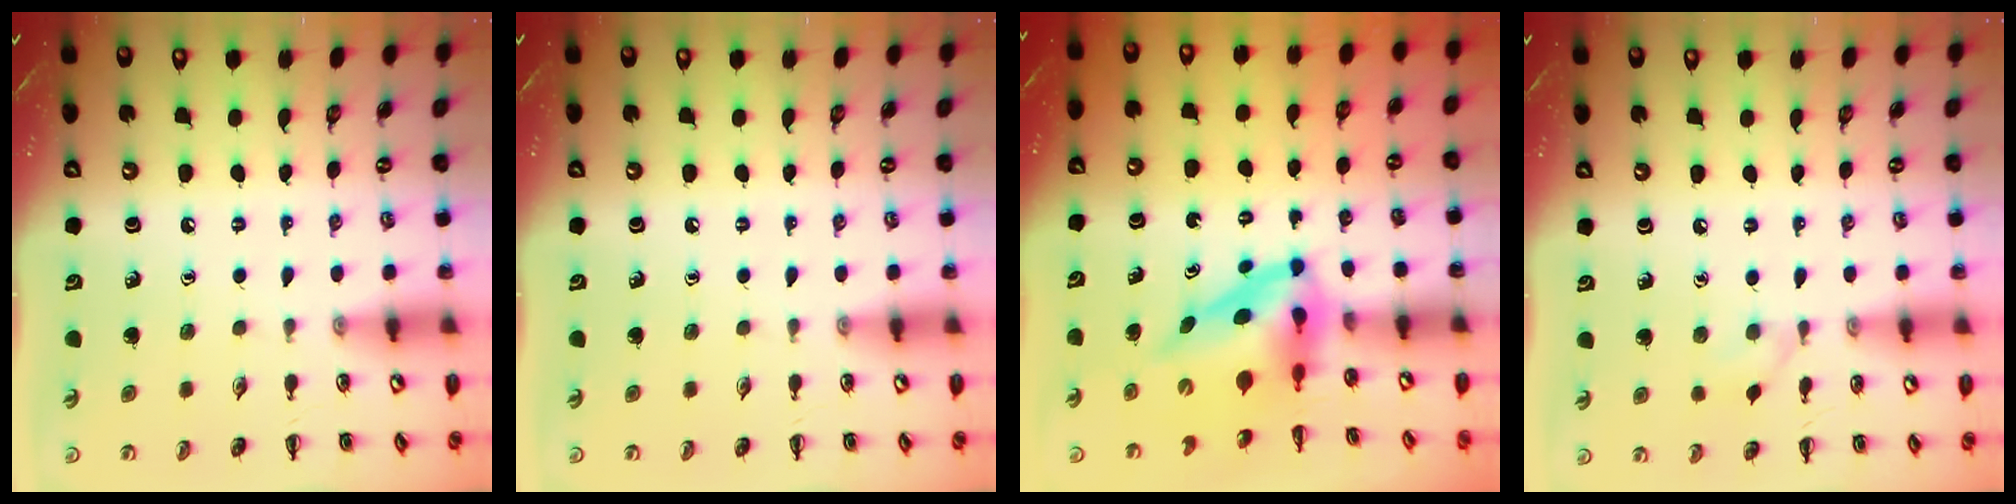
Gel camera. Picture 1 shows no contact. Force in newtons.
{"total": 0.0}
{"total": 5.0, "press": 4.8, "slide": 1.3}
{"total": 4.2, "press": 3.9, "slide": 1.5}